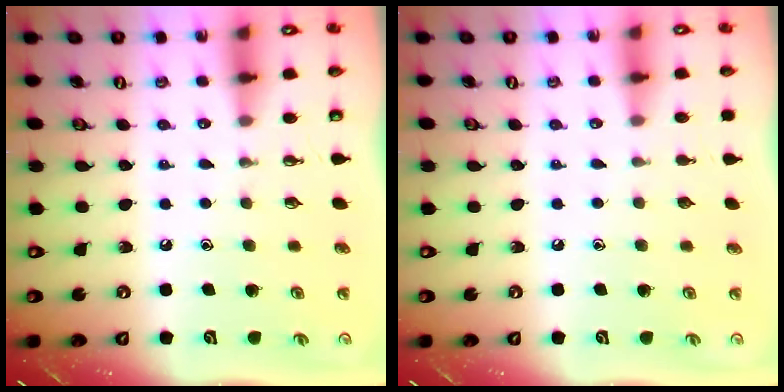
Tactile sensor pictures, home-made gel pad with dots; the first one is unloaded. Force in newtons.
{"total": 0.0}